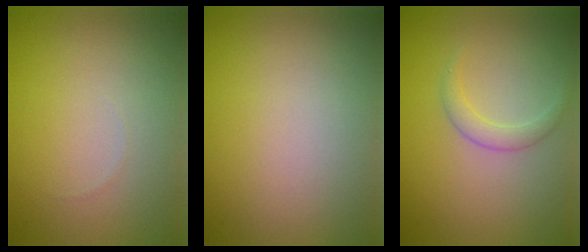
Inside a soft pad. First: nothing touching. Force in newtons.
{"total": 0.0}
{"total": 1.6, "press": 1.6, "slide": 0.0}